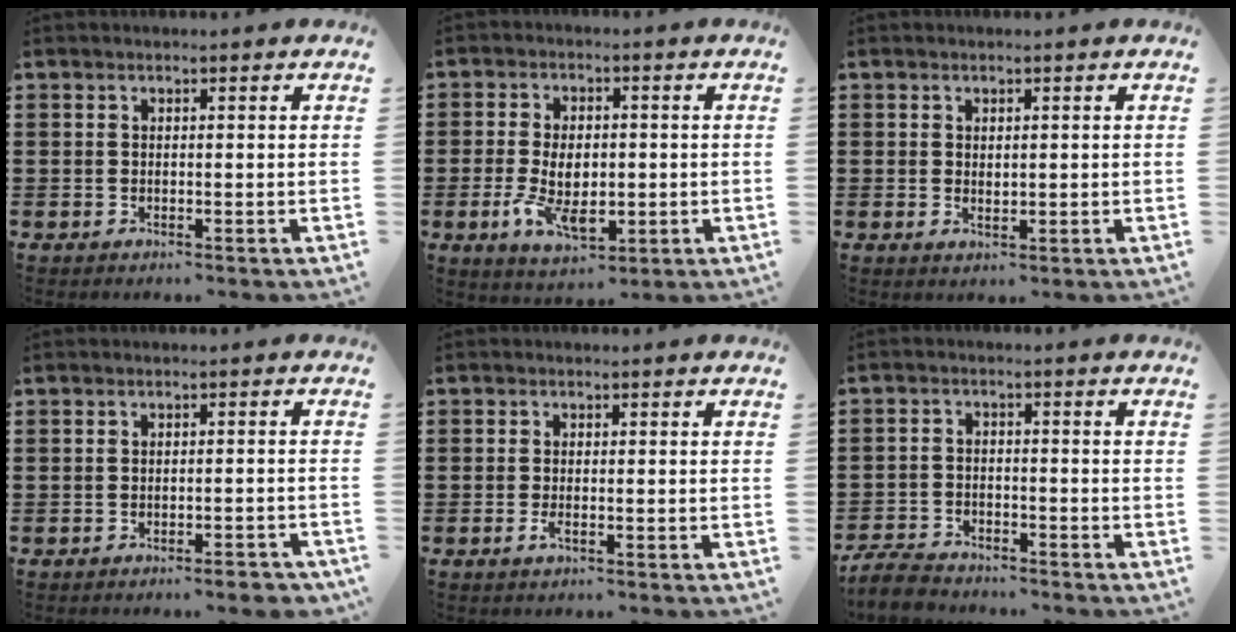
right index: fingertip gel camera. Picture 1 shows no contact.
{"total": 7.3, "force": [-1.3, 4.1, 5.9], "torque": [-0.117, -0.002, -0.025]}
{"total": 1.0, "force": [0.3, 0.6, 0.8], "torque": [-0.018, 0.003, 0.005]}
{"total": 2.4, "force": [-2.2, 0.2, 1.1], "torque": [-0.021, 0.000, -0.041]}
{"total": 1.3, "force": [-0.6, 0.3, 1.1], "torque": [-0.028, -0.007, -0.012]}
{"total": 4.4, "force": [-4.2, 0.7, 1.0], "torque": [-0.040, -0.004, -0.089]}